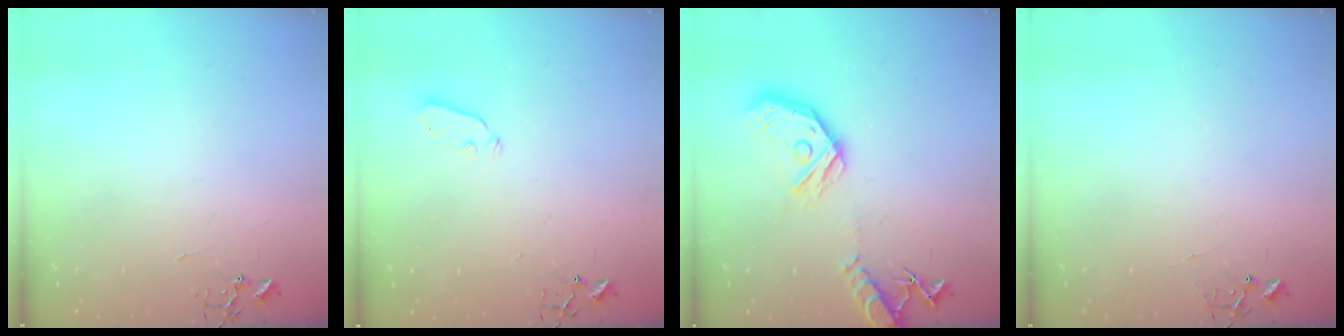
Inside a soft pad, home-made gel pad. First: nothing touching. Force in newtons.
{"total": 3.1, "press": 3.0, "slide": 0.4}
{"total": 17.1, "press": 16.9, "slide": 2.2}
{"total": 5.8, "press": 5.8, "slide": 0.5}